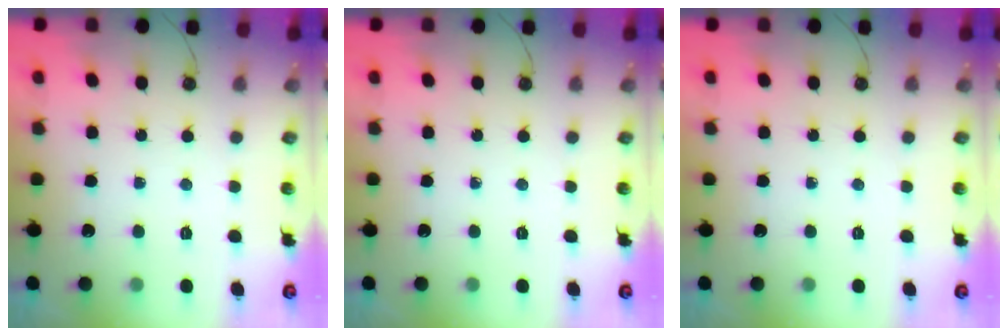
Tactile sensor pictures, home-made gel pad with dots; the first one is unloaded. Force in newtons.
{"total": 0.0}
{"total": 0.0}